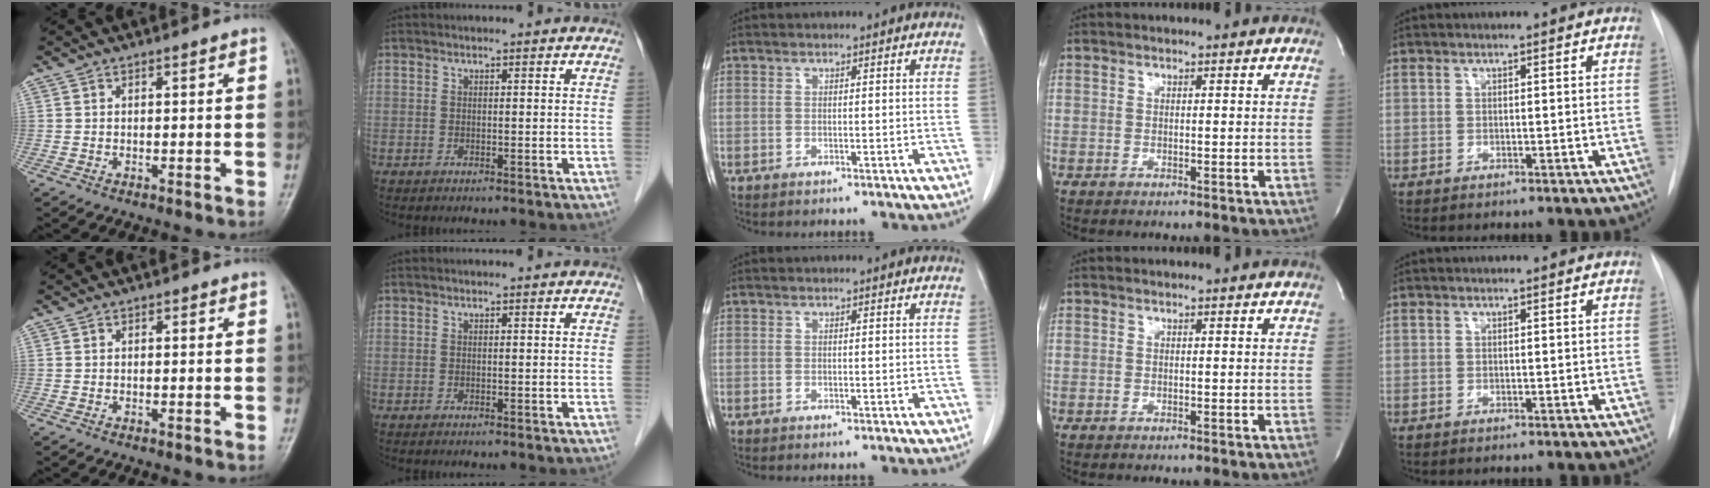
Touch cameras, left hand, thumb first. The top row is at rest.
{"thumb": {"total": 0.5, "force": [0.1, 0.4, 0.3], "torque": [0.003, 0.001, -0.002]}}